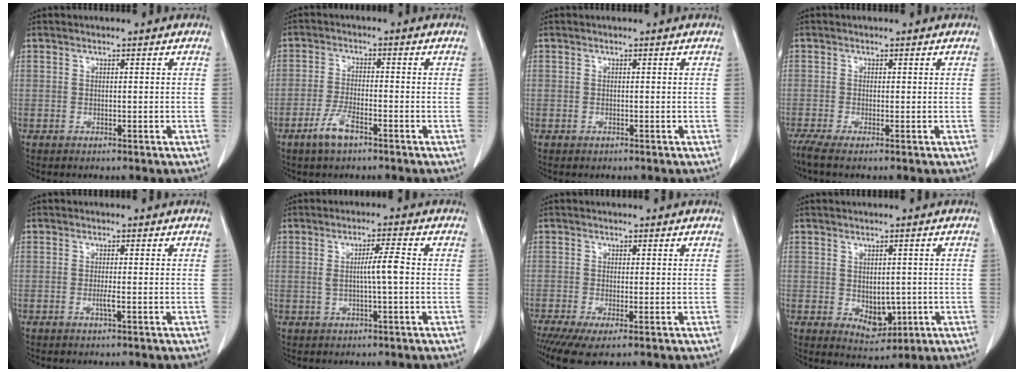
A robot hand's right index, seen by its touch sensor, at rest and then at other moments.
{"total": 4.5, "force": [-2.8, 1.1, 3.3], "torque": [-0.072, -0.001, -0.051]}
{"total": 0.0}
{"total": 2.6, "force": [-1.9, -0.1, 1.8], "torque": [-0.034, -0.009, -0.038]}
{"total": 1.3, "force": [-0.4, -0.1, 1.2], "torque": [-0.026, -0.004, -0.007]}
{"total": 4.3, "force": [0.1, 0.0, 4.3], "torque": [-0.076, 0.001, 0.002]}
{"total": 4.8, "force": [-2.7, 0.9, 3.9], "torque": [-0.065, -0.016, -0.047]}
{"total": 5.2, "force": [-0.7, 3.5, 3.8], "torque": [-0.053, -0.007, 0.008]}